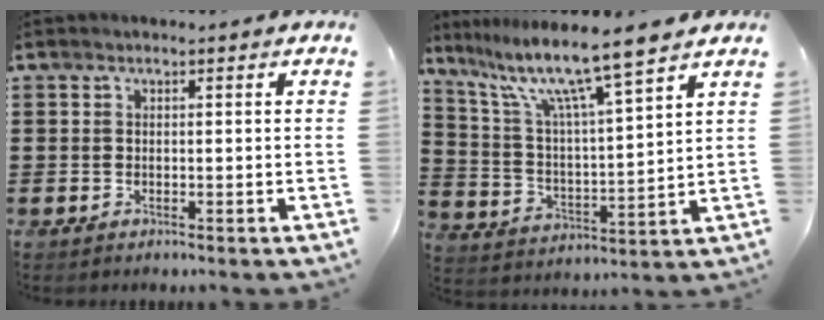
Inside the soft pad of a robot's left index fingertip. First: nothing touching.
{"total": 11.0, "force": [8.7, 0.0, 6.7], "torque": [-0.162, -0.046, 0.142]}